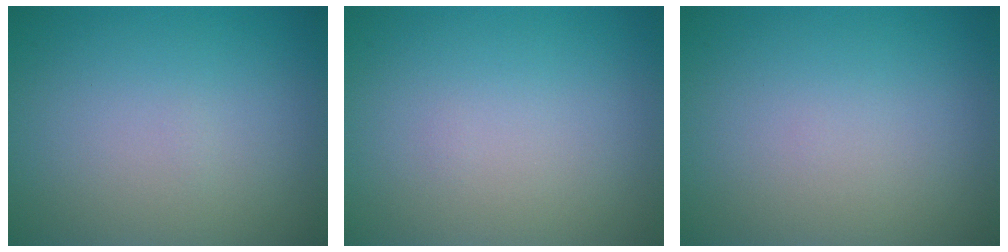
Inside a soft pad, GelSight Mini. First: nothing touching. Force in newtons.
{"total": 0.0}
{"total": 0.0}